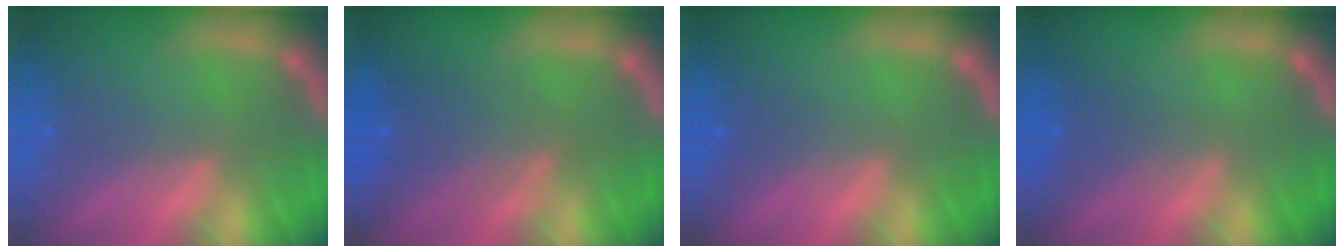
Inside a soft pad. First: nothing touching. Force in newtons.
{"total": 4.1}
{"total": 1.0}
{"total": 2.0}